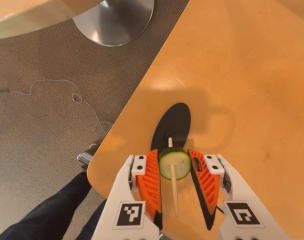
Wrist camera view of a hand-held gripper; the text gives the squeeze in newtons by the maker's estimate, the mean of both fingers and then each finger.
{"total": 9.6, "left": 9.1, "right": 10.0}